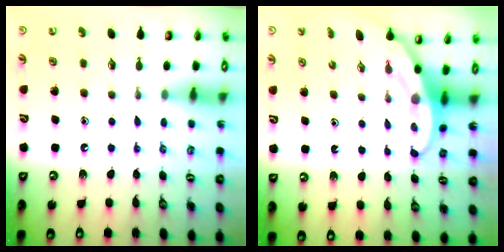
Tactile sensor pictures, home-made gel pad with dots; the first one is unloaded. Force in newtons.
{"total": 3.0, "press": 3.0, "slide": 0.2}